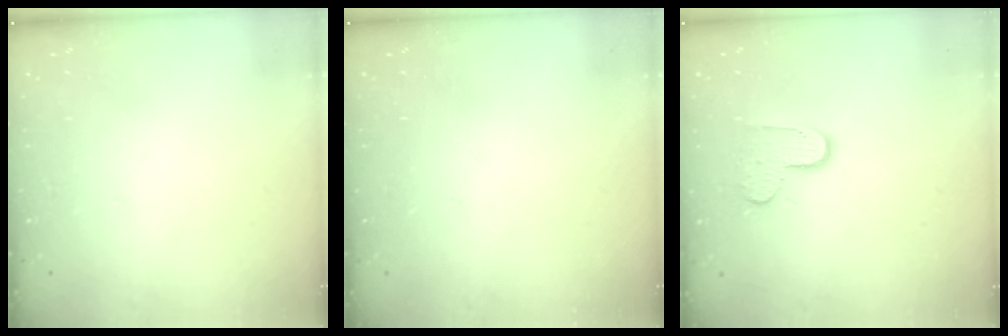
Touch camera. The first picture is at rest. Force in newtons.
{"total": 0.0}
{"total": 9.1, "press": 9.1, "slide": 0.7}